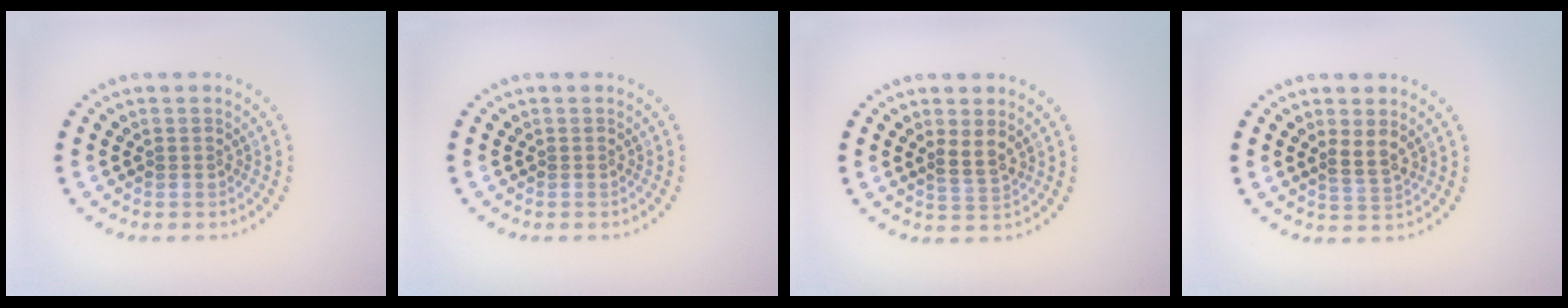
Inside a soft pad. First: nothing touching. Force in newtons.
{"total": 0.0}
{"total": 1.8, "press": 1.6, "slide": 0.9}
{"total": 1.8, "press": 1.6, "slide": 0.9}